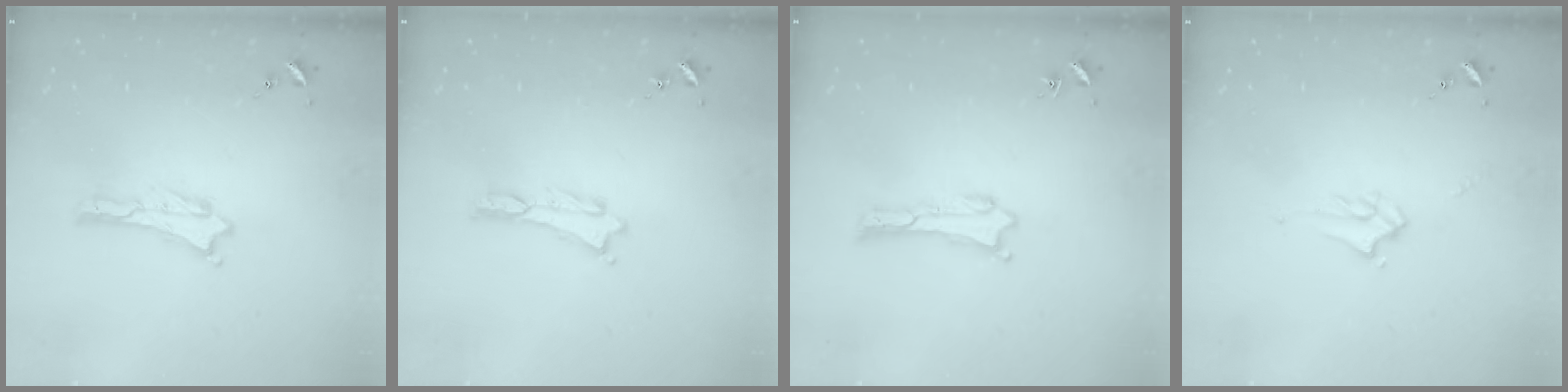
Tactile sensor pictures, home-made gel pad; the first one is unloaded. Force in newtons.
{"total": 0.0}
{"total": 0.0}
{"total": 2.2, "press": 2.2, "slide": 0.1}